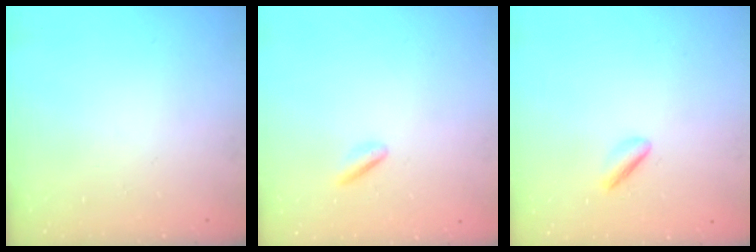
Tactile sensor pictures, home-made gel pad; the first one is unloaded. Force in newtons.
{"total": 0.8, "press": 0.7, "slide": 0.4}
{"total": 2.4, "press": 2.2, "slide": 1.0}